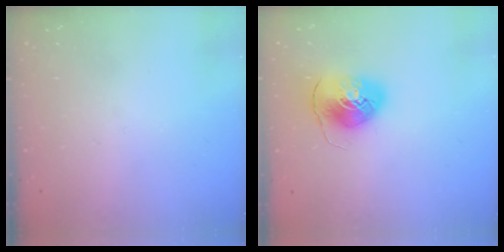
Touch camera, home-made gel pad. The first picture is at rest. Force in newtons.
{"total": 9.0, "press": 8.8, "slide": 1.5}